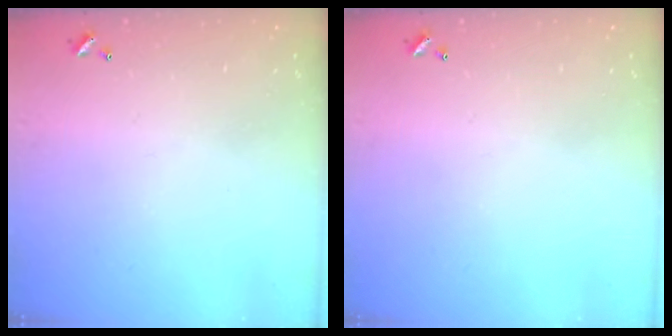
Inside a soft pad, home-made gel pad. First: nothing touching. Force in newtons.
{"total": 0.0}